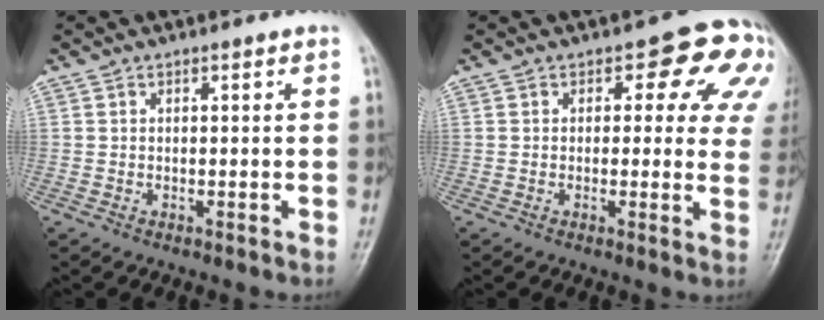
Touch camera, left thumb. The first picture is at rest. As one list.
[{"total": 11.1, "force": [4.0, 5.9, 8.5], "torque": [-0.039, -0.008, 0.030]}]